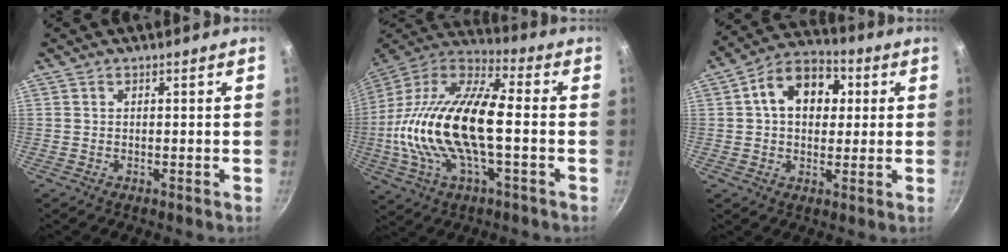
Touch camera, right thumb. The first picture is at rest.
{"total": 24.3, "force": [-2.1, 10.1, 22.0], "torque": [-0.433, 0.034, -0.052]}
{"total": 12.9, "force": [2.7, 9.3, 8.5], "torque": [-0.095, 0.018, 0.027]}